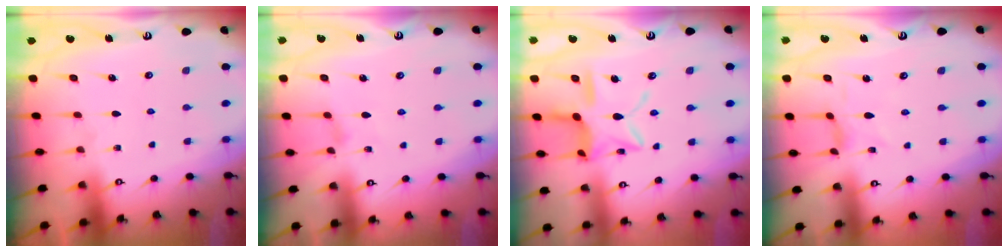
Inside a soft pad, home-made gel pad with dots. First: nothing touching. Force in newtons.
{"total": 0.6, "press": 0.5, "slide": 0.3}
{"total": 12.8, "press": 12.7, "slide": 1.1}
{"total": 0.8, "press": 0.8, "slide": 0.2}